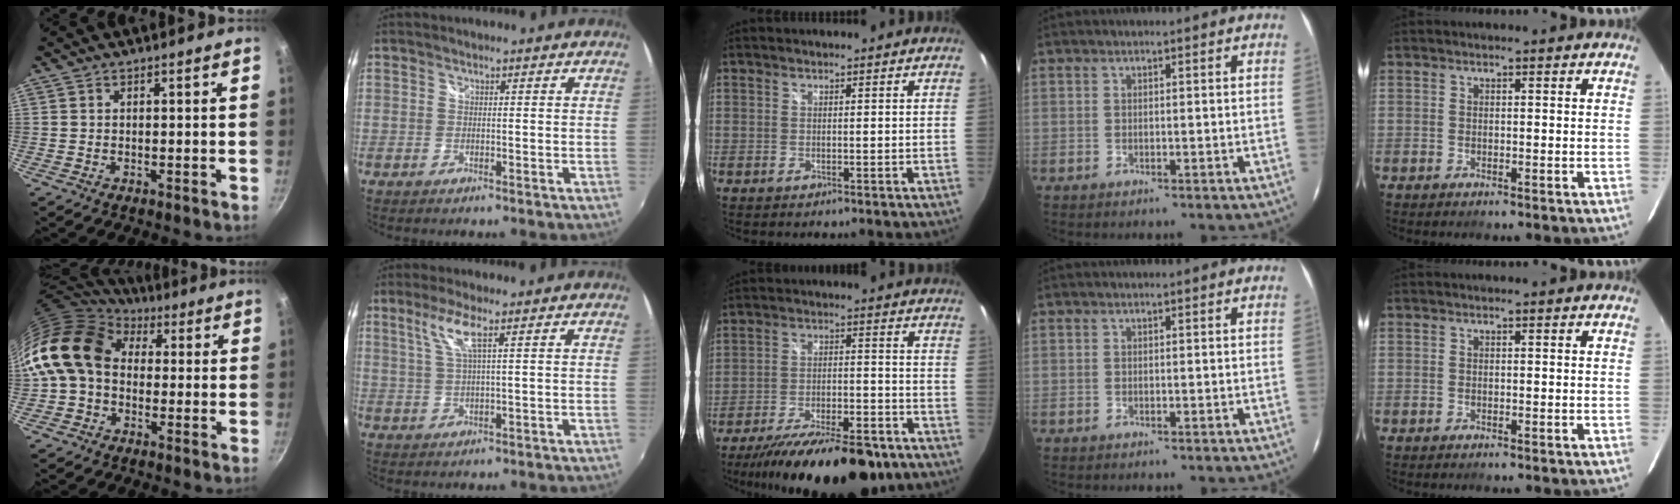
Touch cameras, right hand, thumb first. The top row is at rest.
{"thumb": {"total": 14.4, "force": [1.9, 11.1, 8.9], "torque": [-0.146, 0.024, 0.012]}, "index": {"total": 4.8, "force": [2.2, 0.0, 4.3], "torque": [-0.089, 0.001, 0.049]}, "middle": {"total": 21.9, "force": [-17.1, 6.2, 12.2], "torque": [-0.212, -0.035, -0.248]}}